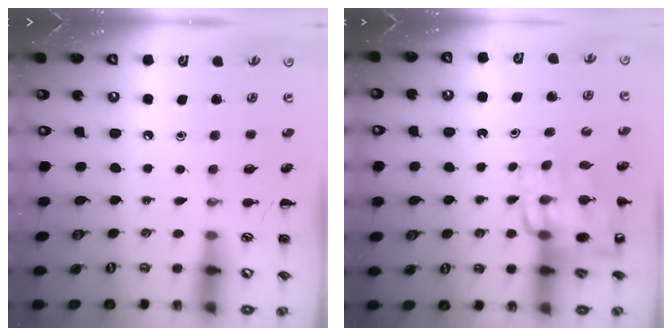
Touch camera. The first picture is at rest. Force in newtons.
{"total": 13.0, "press": 12.7, "slide": 3.0}